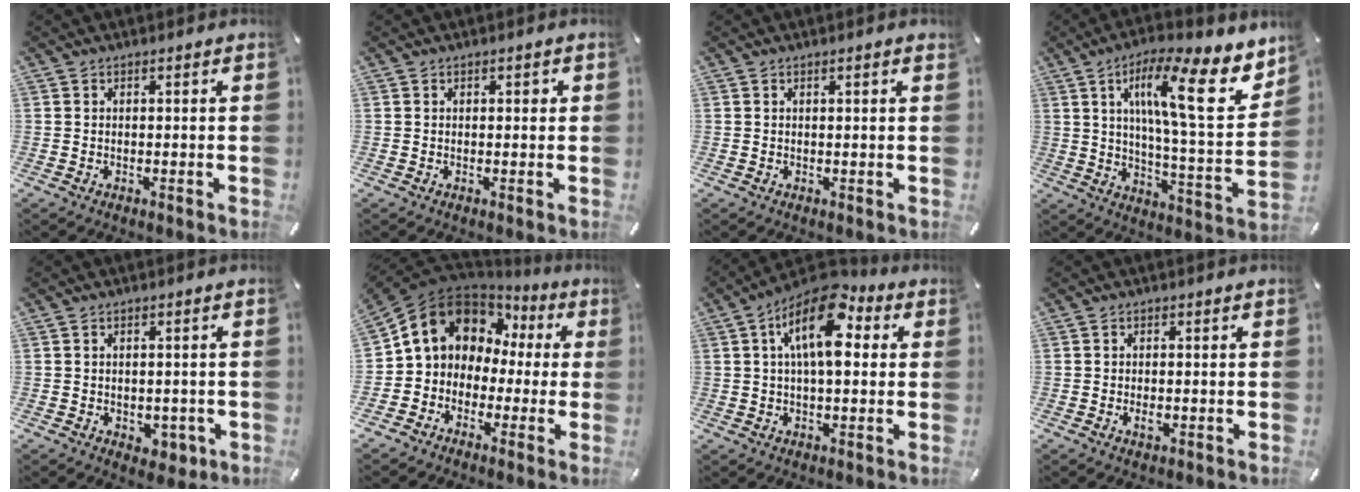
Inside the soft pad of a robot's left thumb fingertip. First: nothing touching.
{"total": 0.7, "force": [0.2, 0.5, 0.5], "torque": [-0.002, 0.000, 0.000]}
{"total": 0.8, "force": [0.3, 0.1, 0.8], "torque": [-0.014, 0.000, 0.005]}
{"total": 18.5, "force": [9.0, 4.5, 15.5], "torque": [-0.239, -0.046, 0.131]}
{"total": 3.5, "force": [-1.0, 2.5, 2.3], "torque": [-0.030, 0.004, -0.016]}
{"total": 11.0, "force": [3.5, 9.8, 3.5], "torque": [-0.093, -0.019, 0.069]}
{"total": 14.4, "force": [5.3, 6.8, 11.6], "torque": [-0.195, -0.022, 0.089]}
{"total": 1.8, "force": [-0.2, 0.9, 1.5], "torque": [-0.035, -0.004, -0.006]}